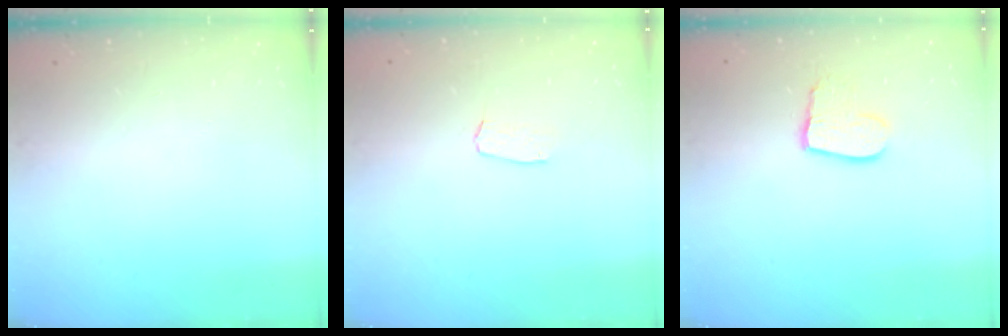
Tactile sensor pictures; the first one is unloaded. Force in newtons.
{"total": 3.0, "press": 3.0, "slide": 0.2}
{"total": 9.5, "press": 9.5, "slide": 0.7}